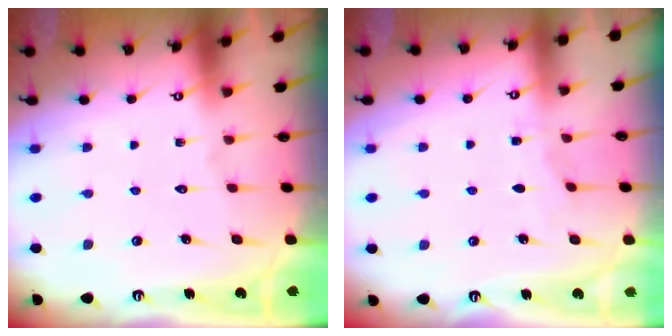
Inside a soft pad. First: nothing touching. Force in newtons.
{"total": 2.5, "press": 2.5, "slide": 0.3}